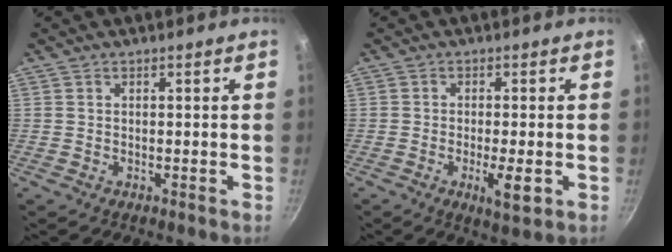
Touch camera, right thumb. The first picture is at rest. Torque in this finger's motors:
{"motor_torque": [0.08, 0.04, -0.07, 0.06, 0.00]}